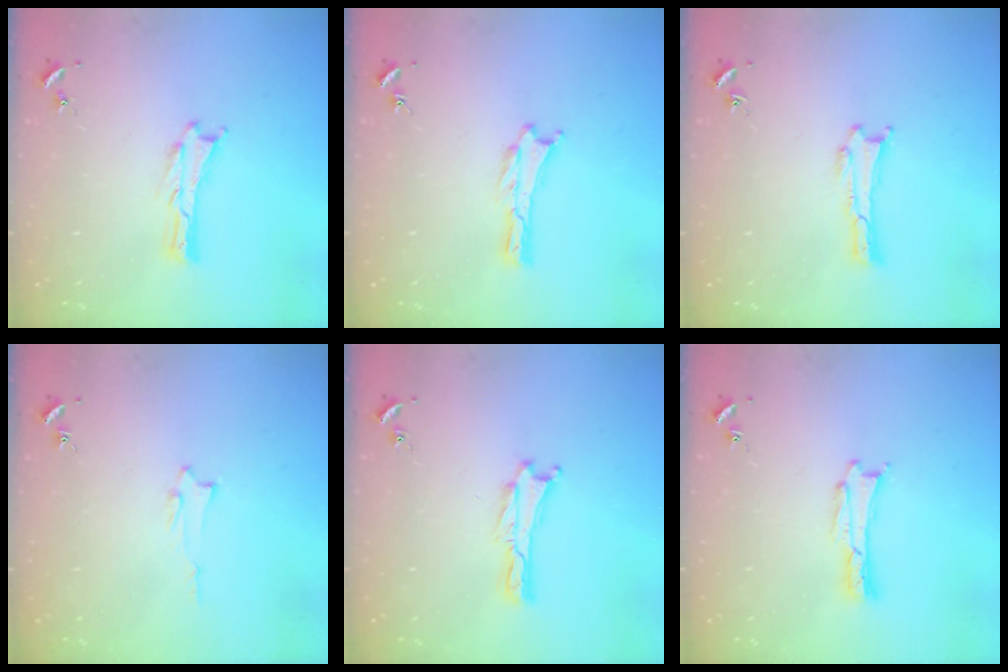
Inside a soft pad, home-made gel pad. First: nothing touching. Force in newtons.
{"total": 0.0}
{"total": 0.0}
{"total": 1.3, "press": 1.3, "slide": 0.2}
{"total": 0.0}
{"total": 0.0}